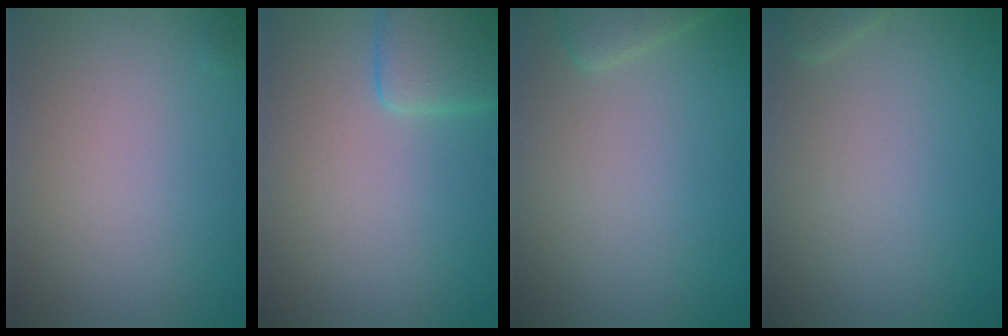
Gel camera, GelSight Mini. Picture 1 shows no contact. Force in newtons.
{"total": 3.4, "press": 3.3, "slide": 0.2}
{"total": 1.9, "press": 1.8, "slide": 0.2}
{"total": 0.9, "press": 0.9, "slide": 0.1}